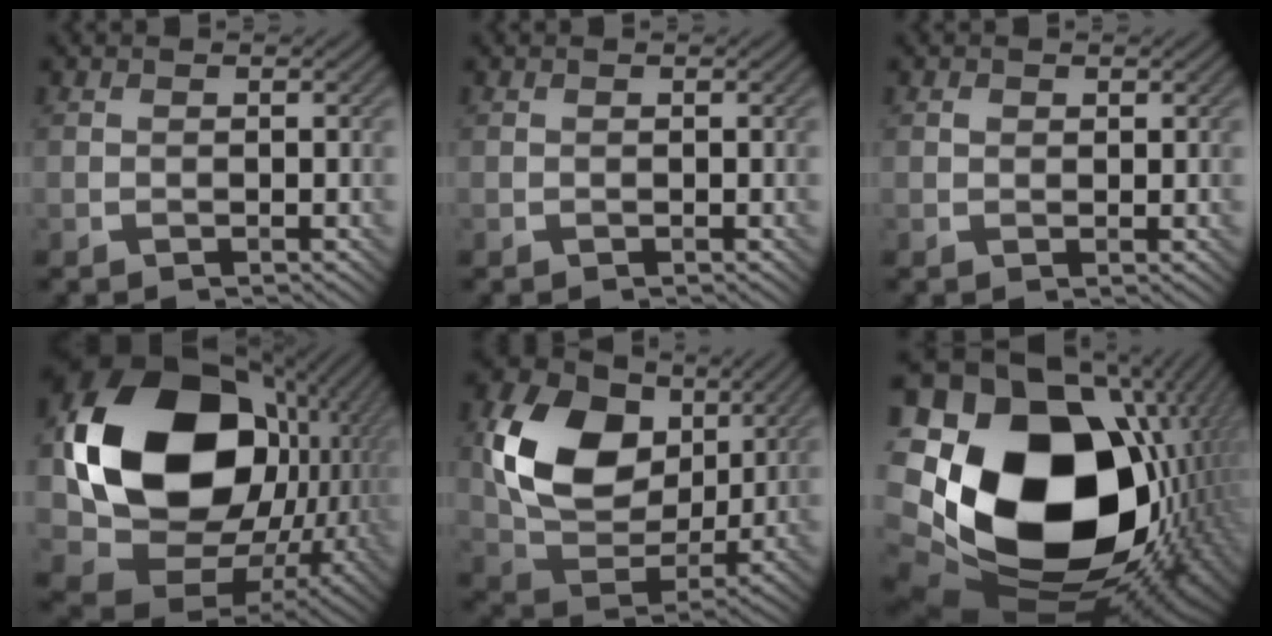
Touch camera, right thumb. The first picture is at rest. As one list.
[{"total": 0.0}, {"total": 0.9, "force": [0.4, 0.7, 0.4], "torque": [-0.006, -0.004, 0.007]}, {"total": 20.6, "force": [2.4, 16.2, 12.4], "torque": [-0.293, -0.029, 0.064]}, {"total": 14.1, "force": [4.0, 10.1, 9.0], "torque": [-0.183, 0.003, 0.075]}, {"total": 25.0, "force": [-0.8, 18.5, 16.8], "torque": [-0.349, -0.065, 0.027]}]